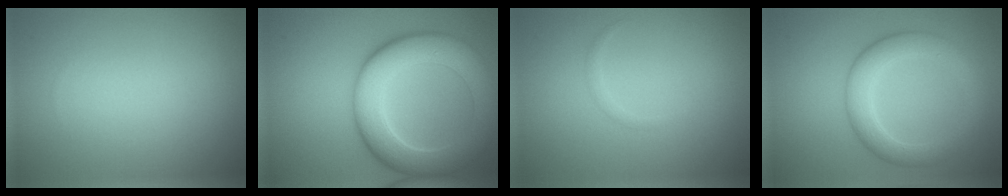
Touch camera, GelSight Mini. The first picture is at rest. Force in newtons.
{"total": 8.8, "press": 8.8, "slide": 0.6}
{"total": 0.5, "press": 0.5, "slide": 0.0}
{"total": 4.4, "press": 4.4, "slide": 0.1}